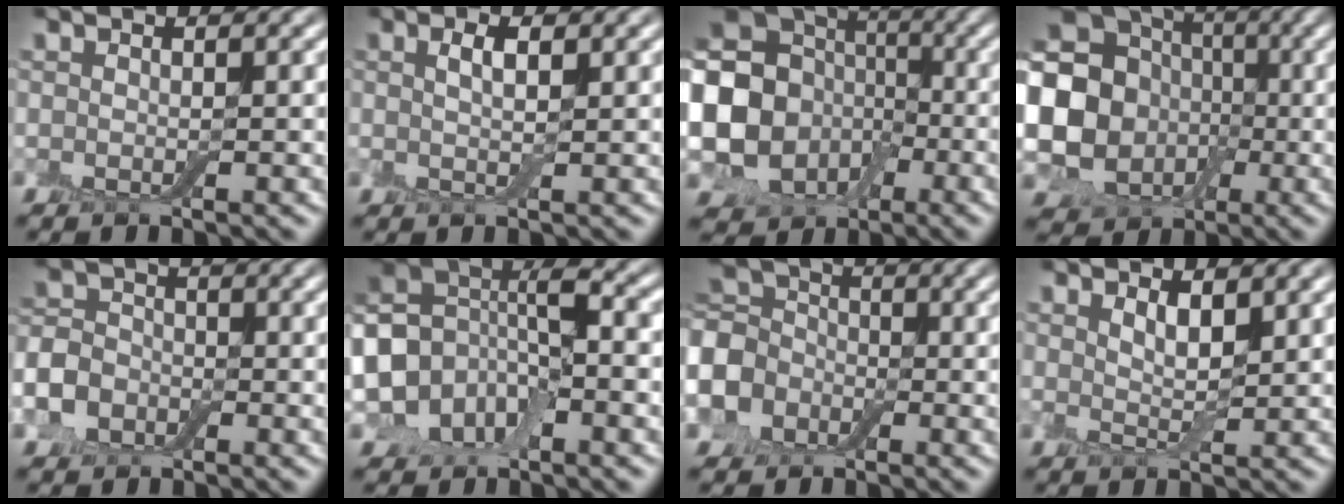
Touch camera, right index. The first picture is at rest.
{"total": 1.8, "force": [0.6, 0.4, 1.7], "torque": [-0.033, -0.002, 0.010]}
{"total": 13.4, "force": [-2.7, 11.1, 7.1], "torque": [-0.143, -0.023, -0.075]}
{"total": 14.4, "force": [-0.3, 12.8, 6.5], "torque": [-0.149, -0.007, -0.035]}
{"total": 5.9, "force": [-2.6, 4.7, 2.4], "torque": [-0.043, -0.009, -0.071]}
{"total": 8.6, "force": [-2.7, 5.9, 5.6], "torque": [-0.099, 0.009, -0.065]}
{"total": 7.4, "force": [-2.3, 6.0, 3.6], "torque": [-0.094, -0.003, -0.062]}
{"total": 1.8, "force": [1.1, 0.4, 1.4], "torque": [-0.028, -0.008, 0.020]}